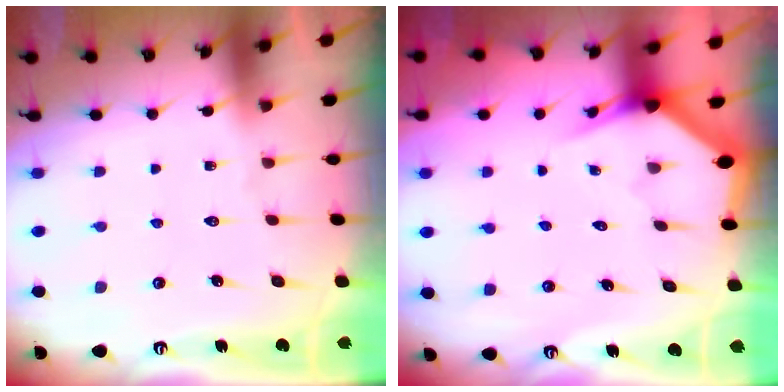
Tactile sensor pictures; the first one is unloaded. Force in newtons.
{"total": 2.9, "press": 2.9, "slide": 0.1}